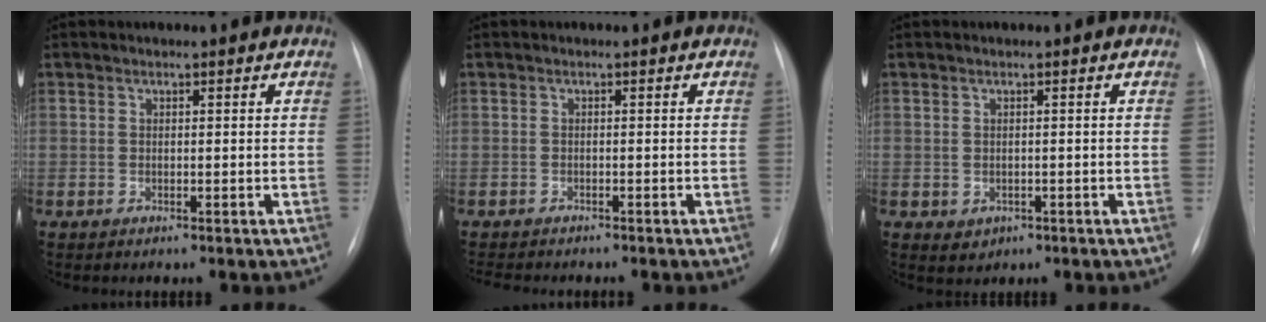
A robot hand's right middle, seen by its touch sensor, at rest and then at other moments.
{"total": 4.7, "force": [-4.2, 0.8, 2.0], "torque": [-0.029, -0.008, -0.058]}
{"total": 1.7, "force": [-0.5, 1.5, 0.6], "torque": [-0.010, -0.002, 0.004]}